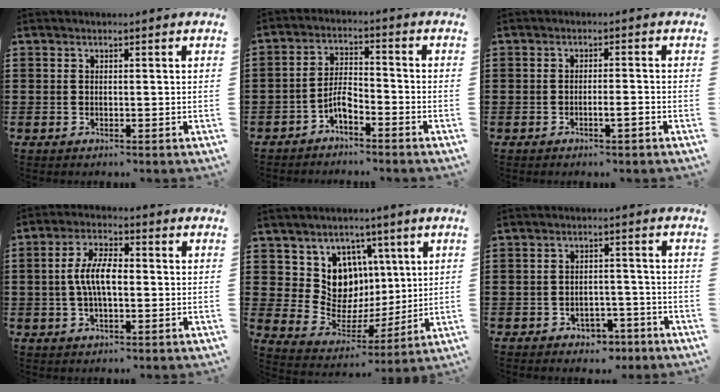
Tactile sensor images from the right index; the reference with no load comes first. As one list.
[{"total": 4.4, "force": [-2.9, 1.4, 3.0], "torque": [-0.076, 0.002, -0.063]}, {"total": 2.0, "force": [-1.1, 0.1, 1.7], "torque": [-0.029, 0.000, -0.020]}, {"total": 6.8, "force": [-0.3, 2.7, 6.2], "torque": [-0.133, 0.000, -0.012]}, {"total": 10.0, "force": [3.5, 8.9, 2.8], "torque": [-0.073, -0.033, 0.072]}, {"total": 3.1, "force": [-2.7, 1.3, 0.7], "torque": [-0.015, 0.007, -0.054]}]